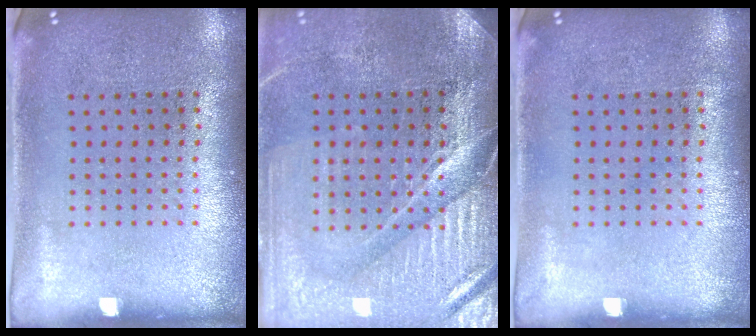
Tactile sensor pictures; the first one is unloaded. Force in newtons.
{"total": 4.0, "press": 3.7, "slide": 1.5}
{"total": 0.0}